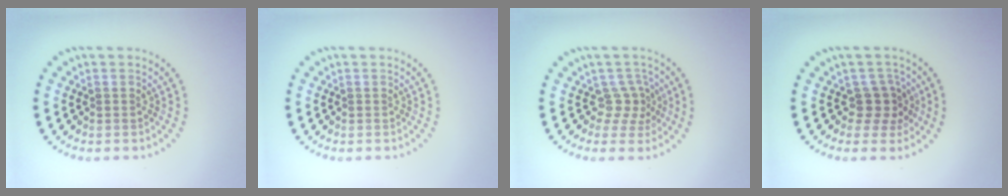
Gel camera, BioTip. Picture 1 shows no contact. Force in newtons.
{"total": 0.0}
{"total": 2.2, "press": 1.5, "slide": 1.6}
{"total": 2.3, "press": 1.9, "slide": 1.4}